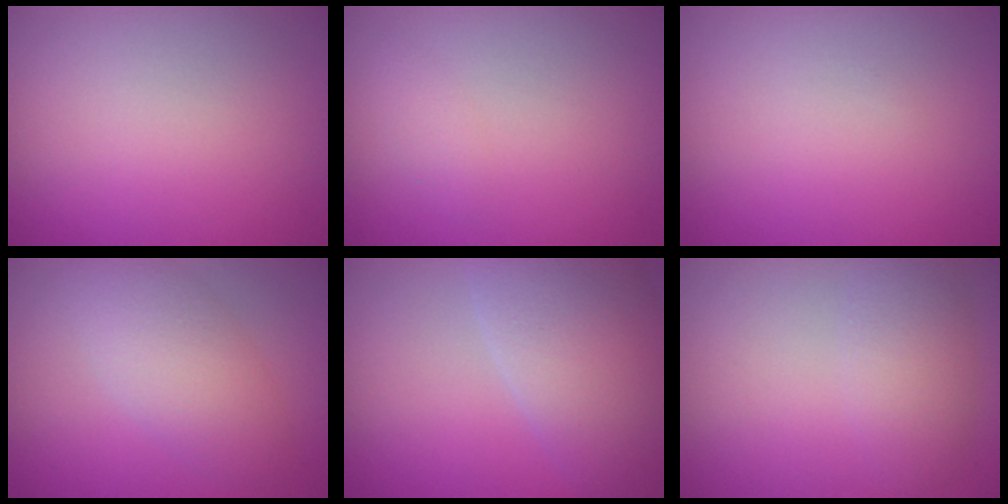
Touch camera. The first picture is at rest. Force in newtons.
{"total": 0.9, "press": 0.9, "slide": 0.1}
{"total": 0.0}
{"total": 4.6, "press": 4.6, "slide": 0.3}
{"total": 9.6, "press": 9.5, "slide": 0.9}
{"total": 3.3, "press": 3.3, "slide": 0.2}